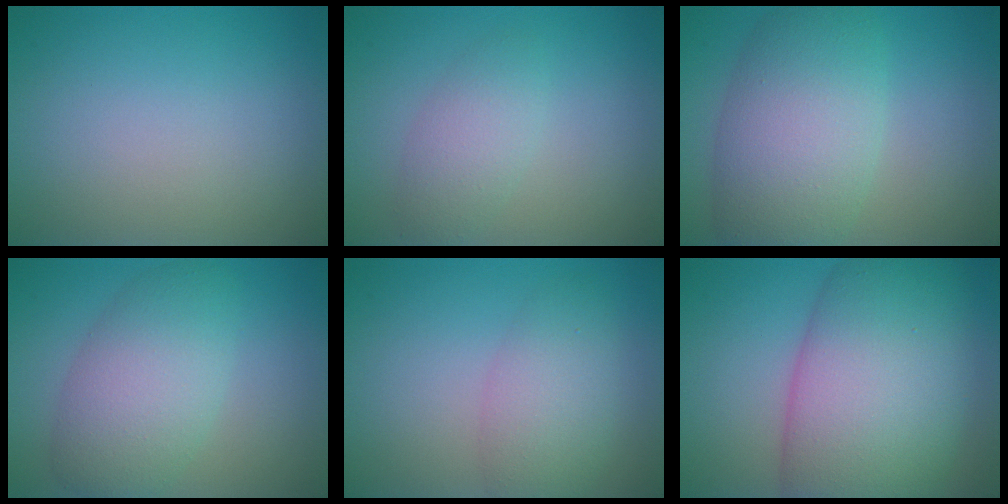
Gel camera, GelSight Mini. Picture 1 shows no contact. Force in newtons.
{"total": 2.6, "press": 2.6, "slide": 0.1}
{"total": 8.1, "press": 8.1, "slide": 0.5}
{"total": 5.9, "press": 5.9, "slide": 0.6}
{"total": 3.8, "press": 3.8, "slide": 0.1}
{"total": 13.5, "press": 13.5, "slide": 0.2}